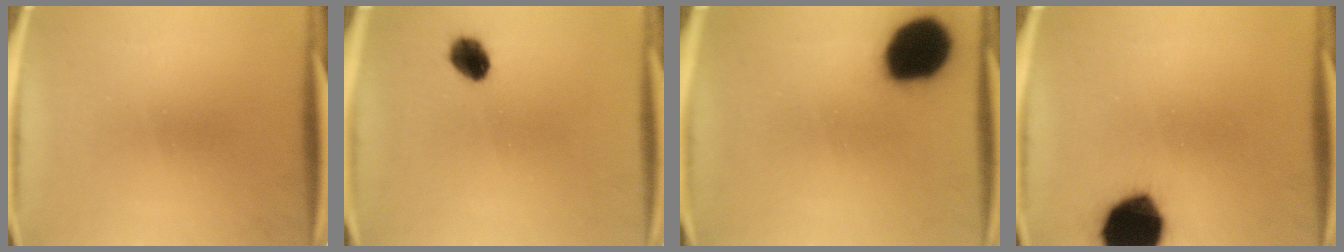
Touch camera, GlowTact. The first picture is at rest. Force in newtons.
{"total": 5.5}
{"total": 18.9}
{"total": 17.9}